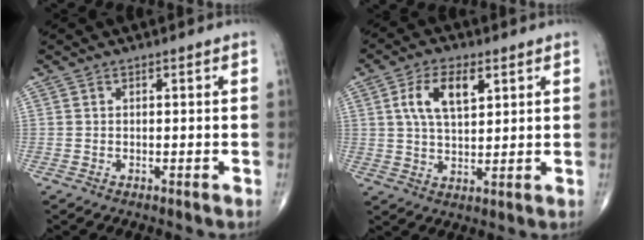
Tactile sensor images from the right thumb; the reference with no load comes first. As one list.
[{"total": 8.9, "force": [3.2, 4.4, 7.0], "torque": [-0.120, -0.006, 0.059]}]